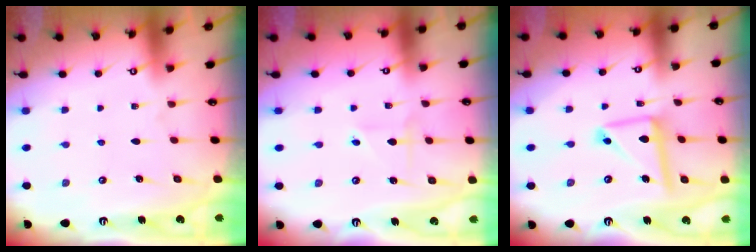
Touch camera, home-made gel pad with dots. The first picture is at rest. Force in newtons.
{"total": 2.3, "press": 2.3, "slide": 0.4}
{"total": 13.1, "press": 13.0, "slide": 1.3}